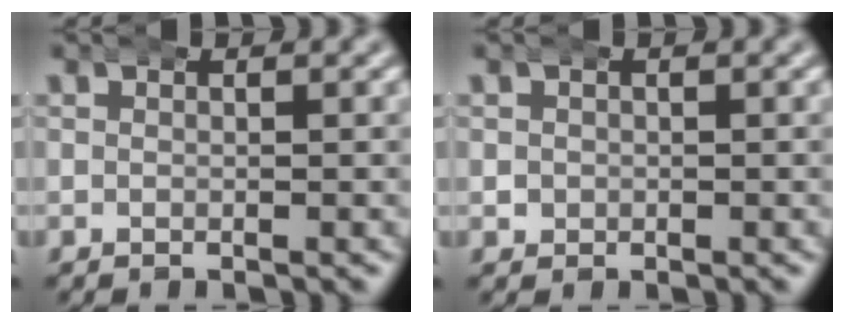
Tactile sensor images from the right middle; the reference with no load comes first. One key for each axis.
{"total": 0.8, "fx": 0.1, "fy": 0.8, "fz": 0.0, "tx": -0.005, "ty": -0.003, "tz": 0.007}